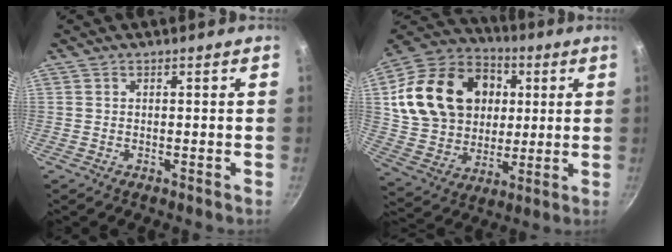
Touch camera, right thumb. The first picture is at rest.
{"total": 24.6, "force": [5.1, 19.0, 14.8], "torque": [-0.234, 0.009, 0.097]}